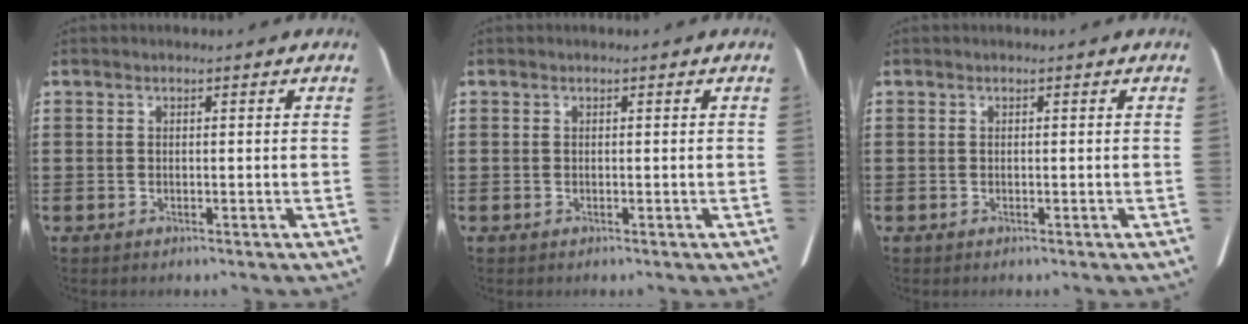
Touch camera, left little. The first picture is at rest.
{"total": 0.0}
{"total": 0.0}